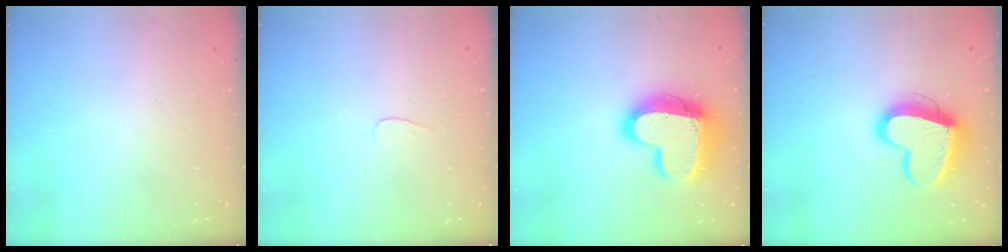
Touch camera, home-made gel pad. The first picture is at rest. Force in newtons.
{"total": 2.8, "press": 2.7, "slide": 0.3}
{"total": 18.9, "press": 18.8, "slide": 1.5}
{"total": 15.0, "press": 14.9, "slide": 1.6}